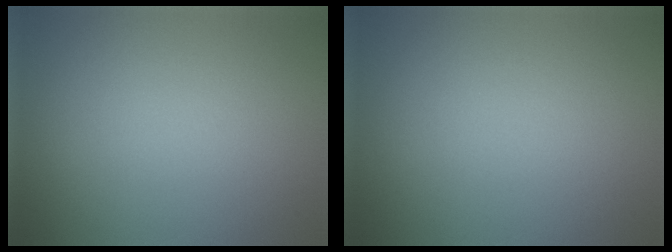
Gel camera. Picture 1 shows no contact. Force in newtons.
{"total": 0.0}